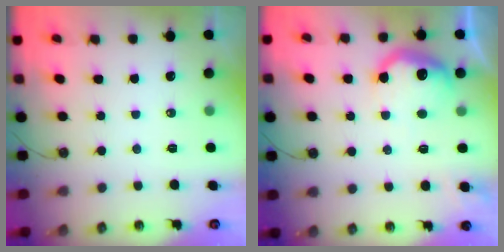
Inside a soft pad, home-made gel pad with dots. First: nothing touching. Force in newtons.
{"total": 12.0, "press": 11.9, "slide": 0.9}